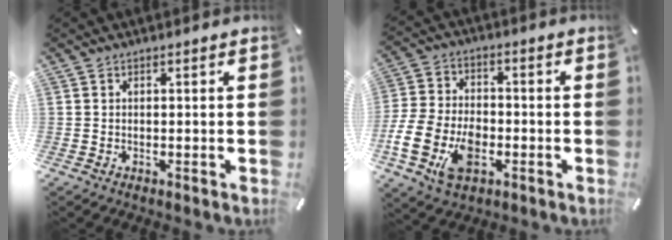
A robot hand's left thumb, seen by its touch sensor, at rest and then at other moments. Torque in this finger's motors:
{"motor_torque": [1.04, 3.64, 1.72, 0.82, 0.27]}